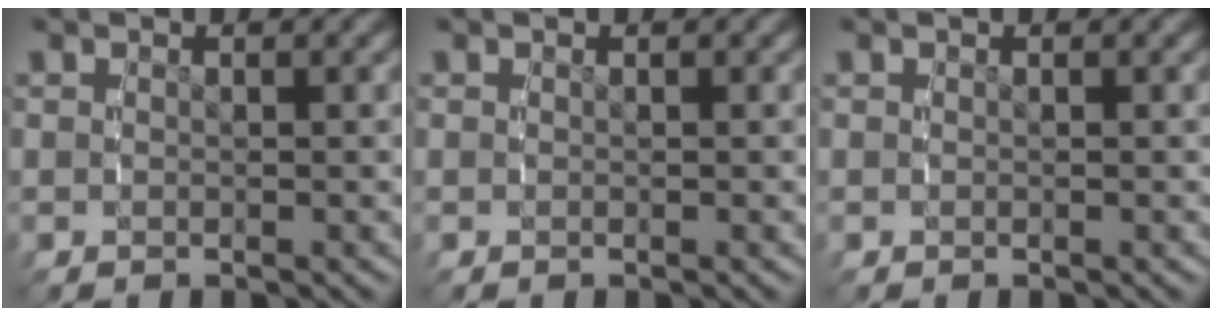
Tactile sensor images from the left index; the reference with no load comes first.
{"total": 0.0}
{"total": 0.0}